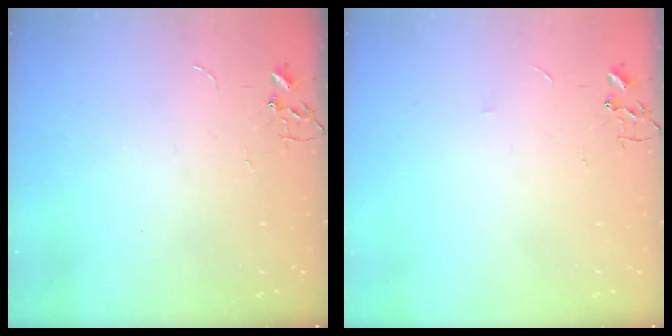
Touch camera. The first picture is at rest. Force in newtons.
{"total": 2.6, "press": 2.5, "slide": 0.4}